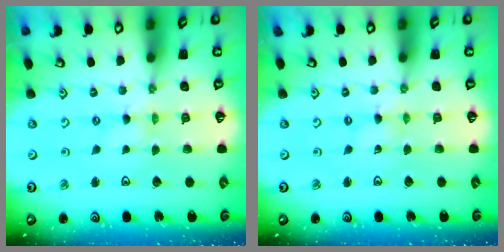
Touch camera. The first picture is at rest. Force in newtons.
{"total": 0.0}